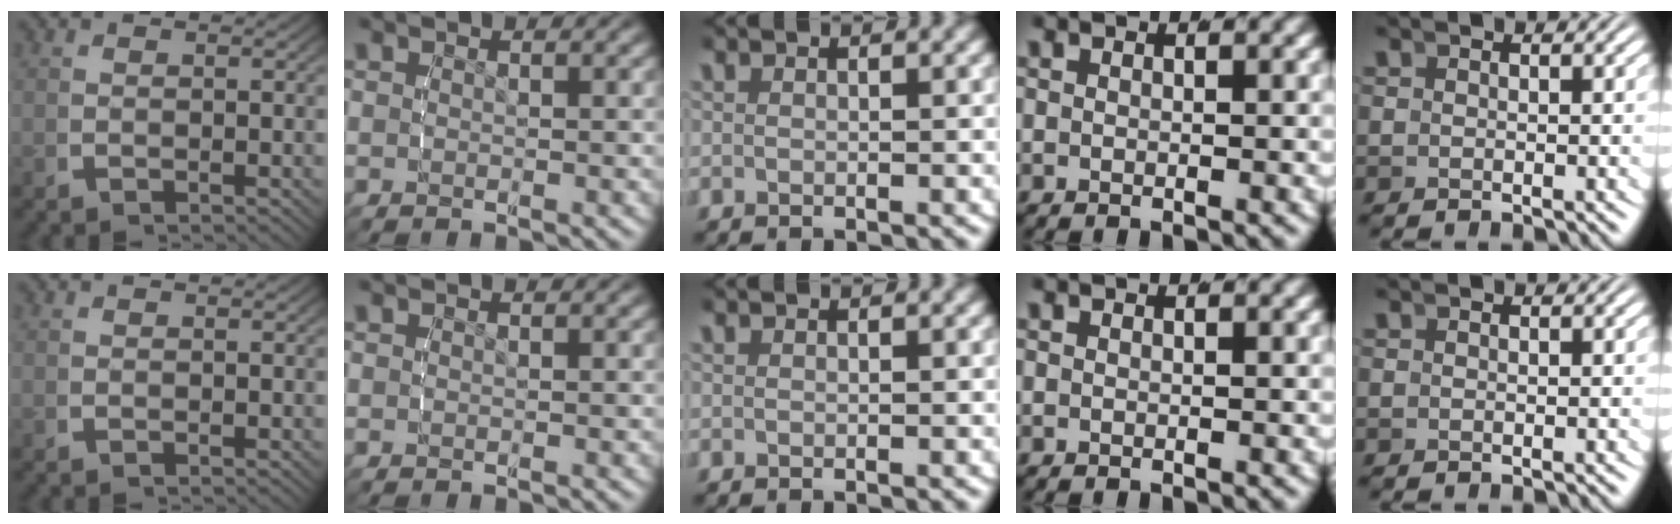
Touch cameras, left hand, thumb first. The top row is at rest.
{}